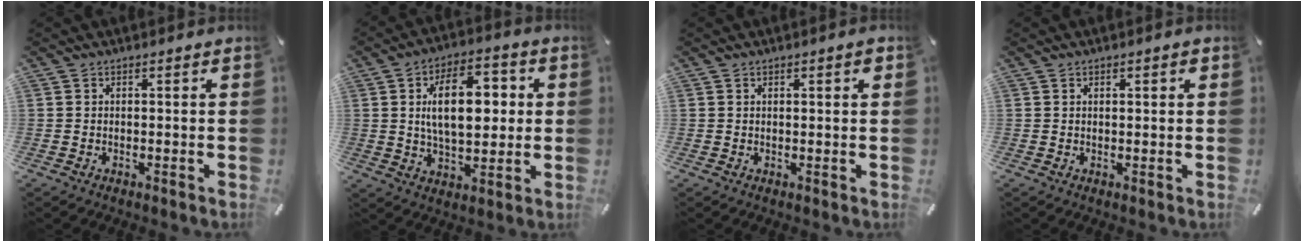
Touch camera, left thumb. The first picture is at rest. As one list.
[{"total": 15.4, "force": [2.8, 8.6, 12.5], "torque": [-0.216, 0.003, 0.041]}, {"total": 1.3, "force": [0.7, 0.3, 1.1], "torque": [-0.022, 0.001, 0.011]}, {"total": 1.2, "force": [0.5, 0.4, 0.9], "torque": [-0.018, 0.002, 0.008]}]